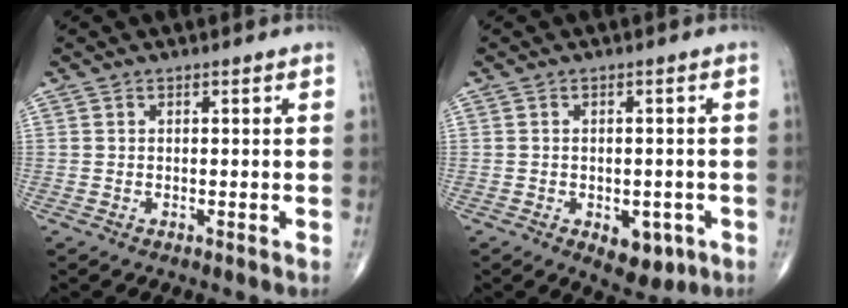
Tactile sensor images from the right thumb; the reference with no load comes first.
{"total": 6.2, "force": [-2.4, 3.7, 4.4], "torque": [-0.035, 0.006, -0.021]}